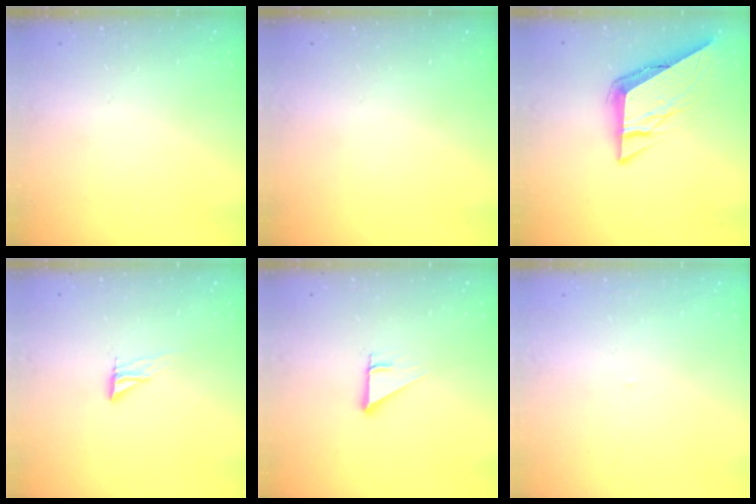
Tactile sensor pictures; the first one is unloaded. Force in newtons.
{"total": 0.0}
{"total": 9.8, "press": 9.8, "slide": 0.6}
{"total": 6.3, "press": 6.3, "slide": 0.6}
{"total": 2.5, "press": 2.5, "slide": 0.2}
{"total": 2.1, "press": 2.1, "slide": 0.1}